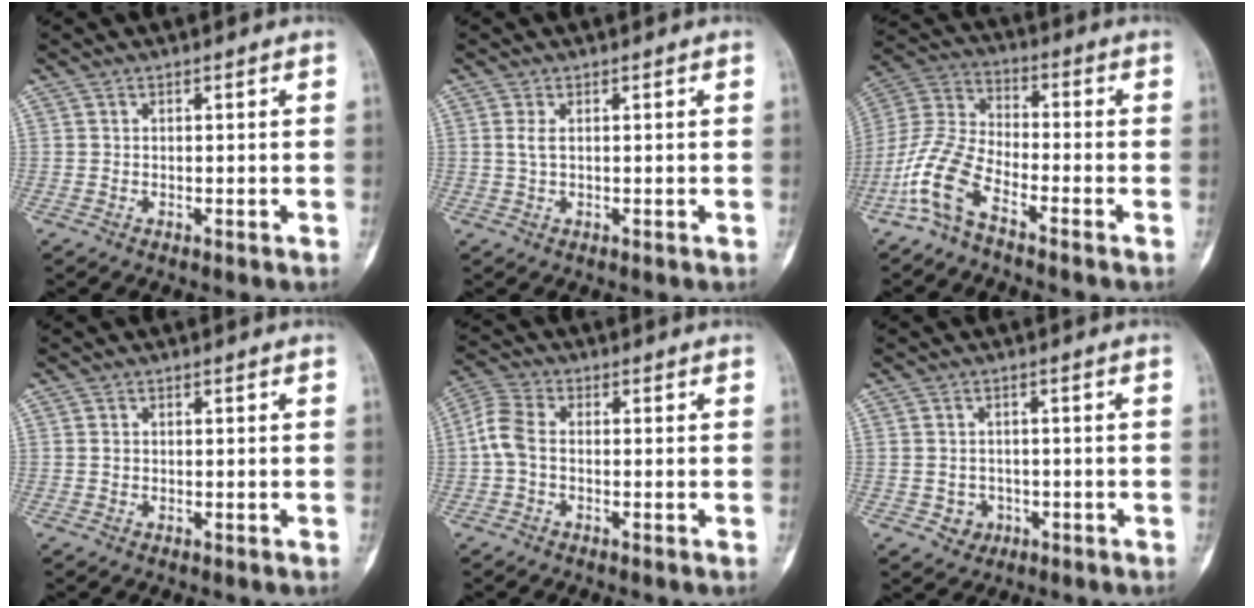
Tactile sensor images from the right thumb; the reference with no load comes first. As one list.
[{"total": 1.4, "force": [0.4, 0.5, 1.2], "torque": [-0.038, 0.004, 0.013]}, {"total": 10.3, "force": [-6.3, 3.8, 7.2], "torque": [-0.171, 0.043, -0.140]}, {"total": 0.6, "force": [0.0, 0.5, 0.3], "torque": [-0.005, 0.001, 0.000]}, {"total": 5.1, "force": [-0.6, 3.1, 3.9], "torque": [-0.093, 0.016, -0.023]}, {"total": 3.1, "force": [-1.0, 2.8, 0.8], "torque": [0.005, 0.009, -0.009]}]